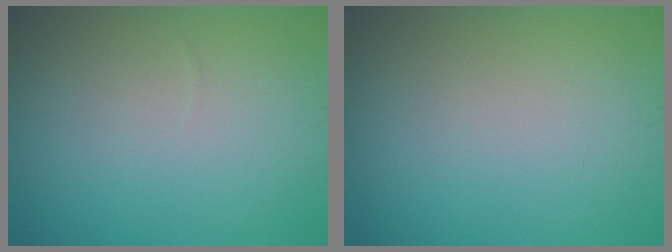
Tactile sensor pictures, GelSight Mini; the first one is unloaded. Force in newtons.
{"total": 0.0}